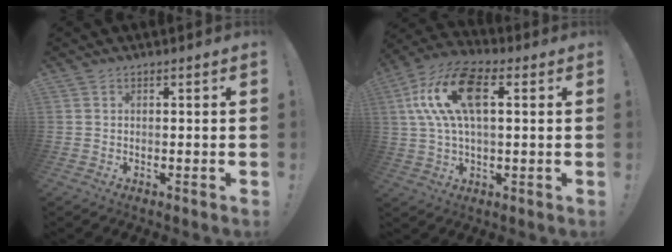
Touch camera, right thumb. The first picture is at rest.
{"total": 16.7, "force": [4.4, 8.3, 13.8], "torque": [-0.269, 0.005, 0.073]}